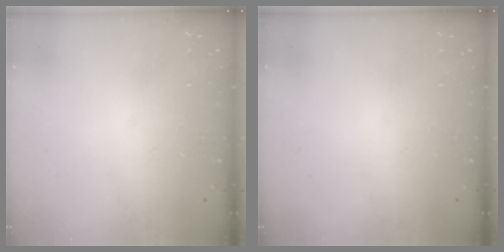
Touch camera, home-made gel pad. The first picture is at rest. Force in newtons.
{"total": 0.0}